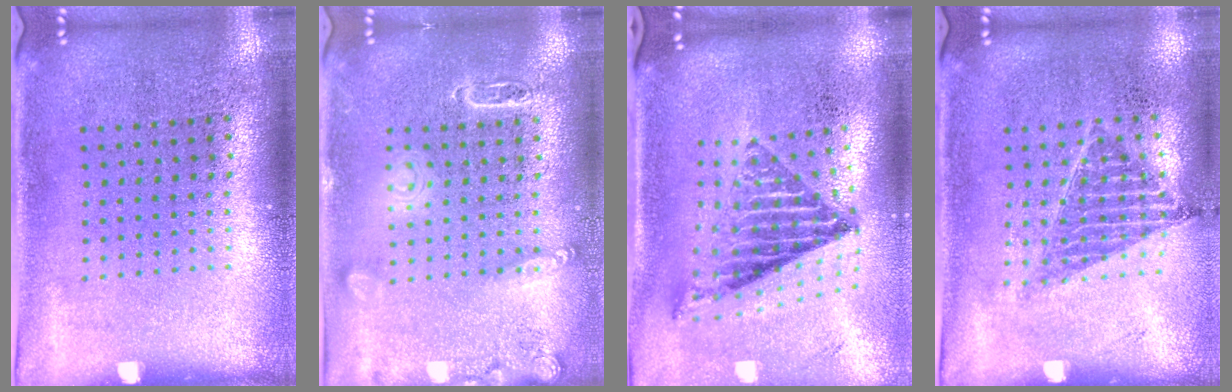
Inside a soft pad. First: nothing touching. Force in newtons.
{"total": 2.5, "press": 2.5, "slide": 0.3}
{"total": 1.7, "press": 1.4, "slide": 1.0}
{"total": 0.9, "press": 0.9, "slide": 0.2}